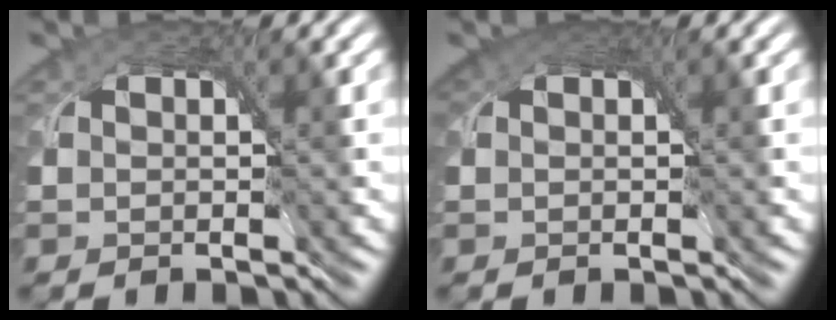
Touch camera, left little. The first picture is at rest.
{"total": 1.4, "force": [0.8, 0.9, 0.8], "torque": [-0.015, 0.003, 0.009]}